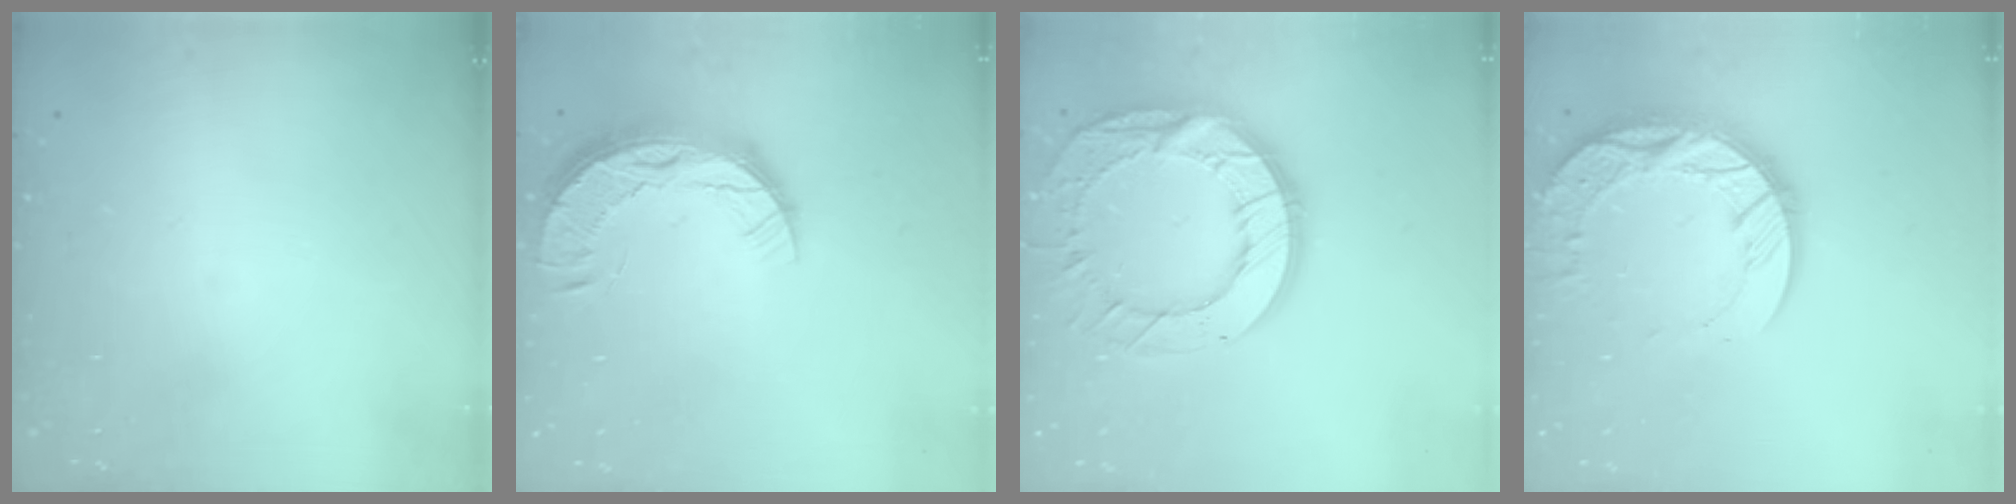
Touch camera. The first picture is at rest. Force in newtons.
{"total": 11.8, "press": 11.8, "slide": 1.0}
{"total": 19.8, "press": 19.7, "slide": 1.7}
{"total": 14.6, "press": 14.5, "slide": 1.1}